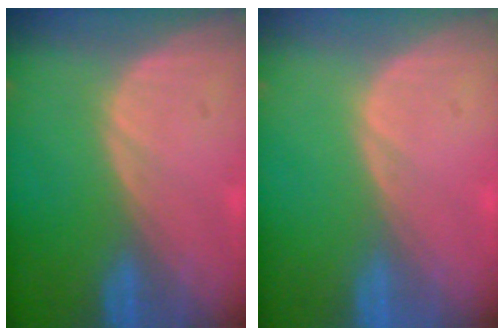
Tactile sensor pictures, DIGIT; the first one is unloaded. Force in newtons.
{"total": 0.0}